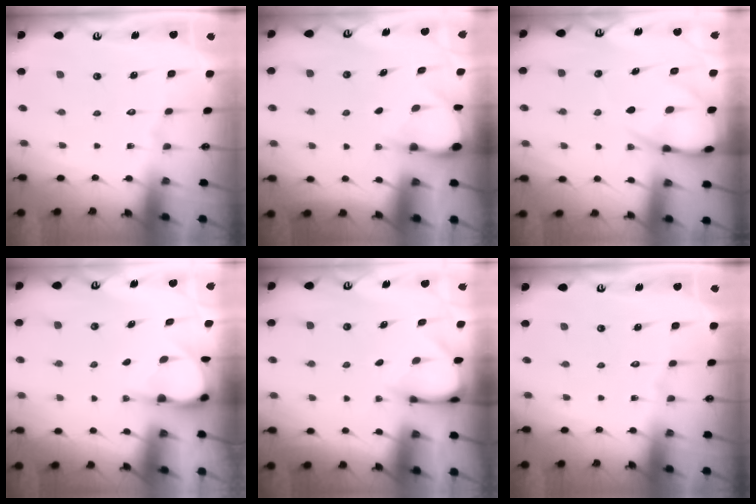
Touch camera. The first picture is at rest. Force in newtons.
{"total": 2.9, "press": 2.9, "slide": 0.3}
{"total": 9.7, "press": 9.7, "slide": 1.0}
{"total": 4.0, "press": 4.0, "slide": 0.3}
{"total": 3.3, "press": 3.3, "slide": 0.3}
{"total": 0.0}